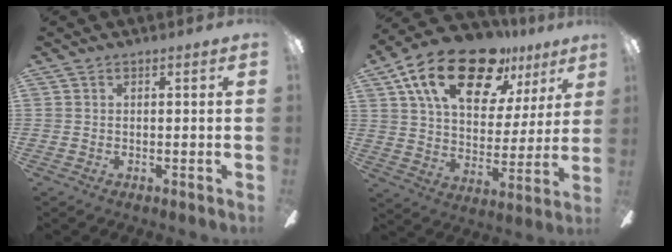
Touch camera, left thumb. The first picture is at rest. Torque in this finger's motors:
{"motor_torque": [0.29, 0.78, 1.65, -1.12, 0.39]}